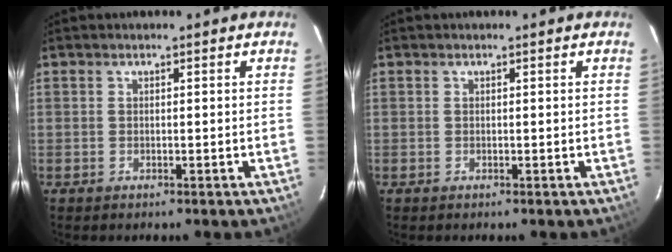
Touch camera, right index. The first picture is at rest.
{"total": 0.0}